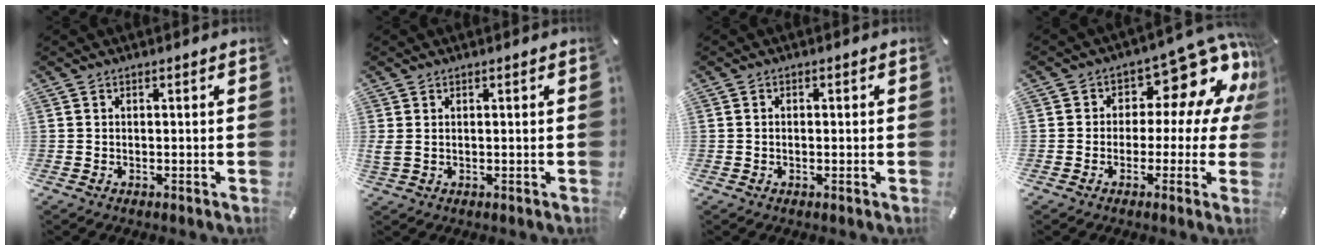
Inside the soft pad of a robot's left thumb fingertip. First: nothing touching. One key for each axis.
{"total": 1.5, "fx": 0.6, "fy": 0.6, "fz": 1.2, "tx": -0.026, "ty": 0.001, "tz": 0.011}
{"total": 1.0, "fx": -0.2, "fy": 0.7, "fz": 0.6, "tx": -0.014, "ty": 0.003, "tz": -0.005}
{"total": 11.9, "fx": 6.3, "fy": 7.0, "fz": 7.3, "tx": -0.094, "ty": -0.055, "tz": 0.105}